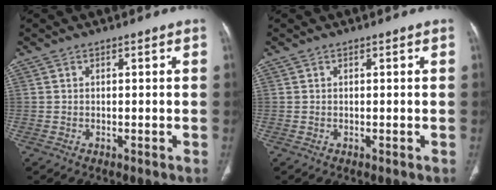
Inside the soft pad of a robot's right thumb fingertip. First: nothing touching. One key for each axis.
{"total": 0.0}